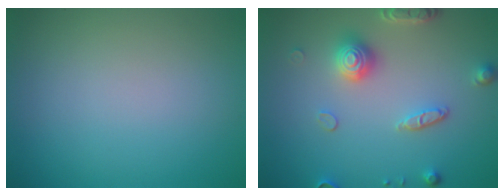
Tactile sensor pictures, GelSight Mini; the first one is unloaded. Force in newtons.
{"total": 3.9, "press": 3.4, "slide": 1.9}